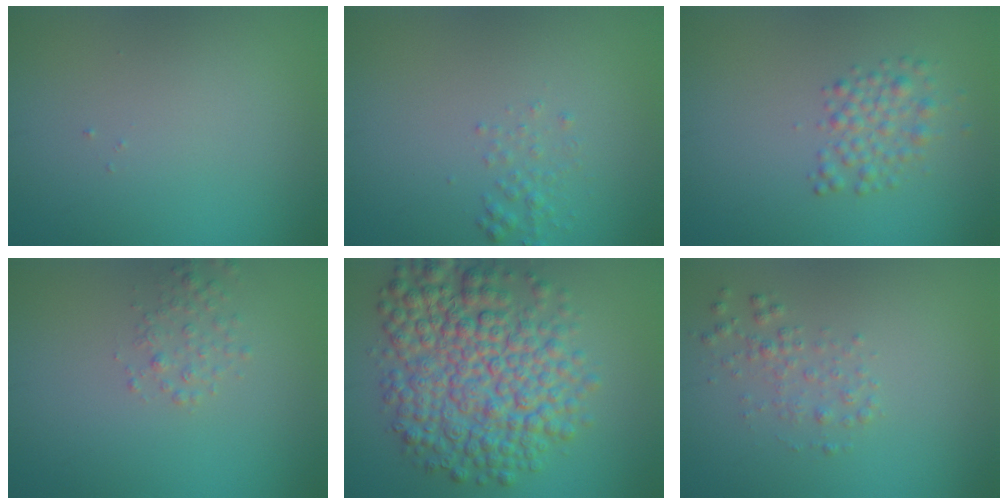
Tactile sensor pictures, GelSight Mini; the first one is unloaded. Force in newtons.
{"total": 1.3, "press": 1.3, "slide": 0.1}
{"total": 2.3, "press": 2.3, "slide": 0.0}
{"total": 1.5, "press": 1.5, "slide": 0.1}
{"total": 9.6, "press": 9.6, "slide": 0.2}
{"total": 1.6, "press": 1.6, "slide": 0.0}